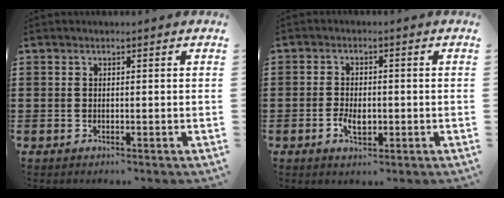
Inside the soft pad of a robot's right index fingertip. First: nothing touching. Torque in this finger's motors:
{"motor_torque": [1.18, 0.96, 0.13, 0.07]}